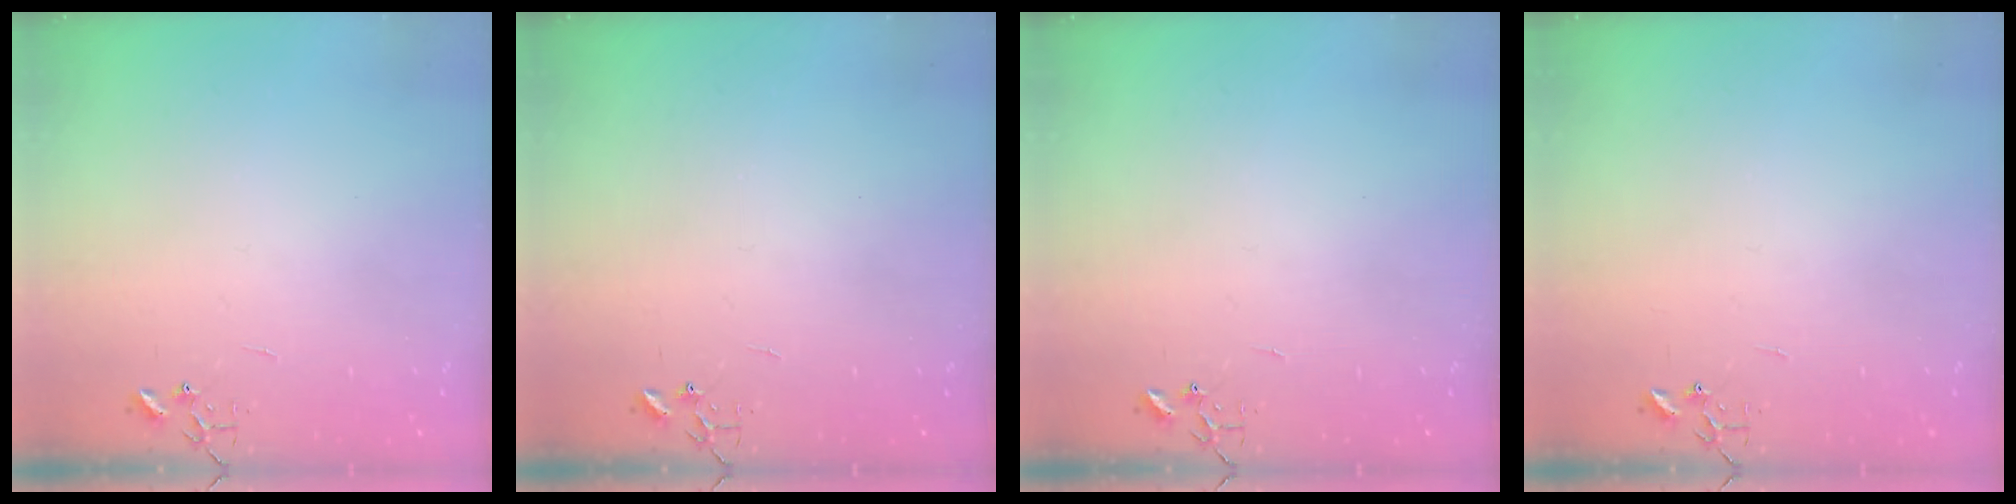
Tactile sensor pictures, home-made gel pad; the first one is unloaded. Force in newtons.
{"total": 0.0}
{"total": 0.0}
{"total": 0.0}